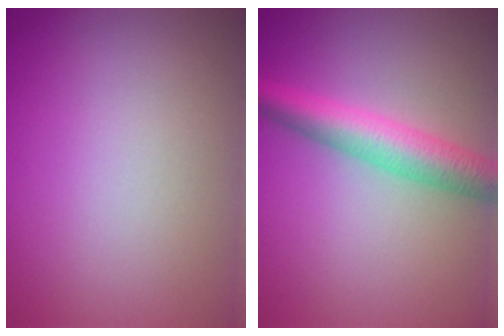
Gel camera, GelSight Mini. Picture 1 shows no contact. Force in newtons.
{"total": 4.8, "press": 4.8, "slide": 0.1}